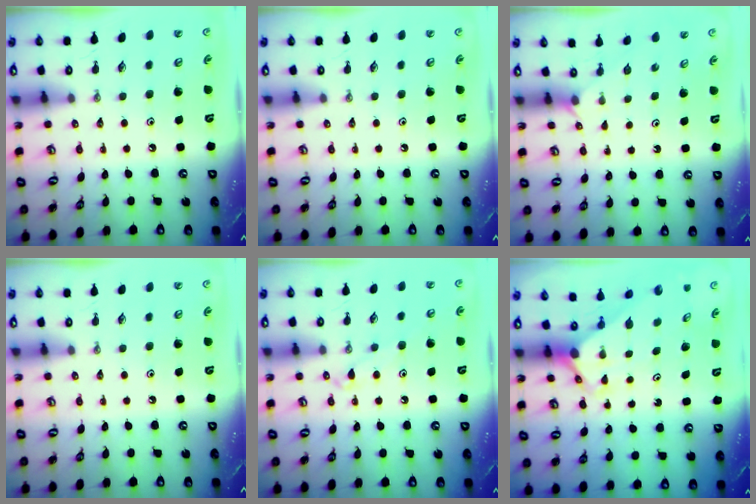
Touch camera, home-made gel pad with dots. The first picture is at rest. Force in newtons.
{"total": 0.0}
{"total": 1.5, "press": 1.5, "slide": 0.3}
{"total": 0.0}
{"total": 4.6, "press": 4.5, "slide": 0.7}
{"total": 3.0, "press": 3.0, "slide": 0.3}